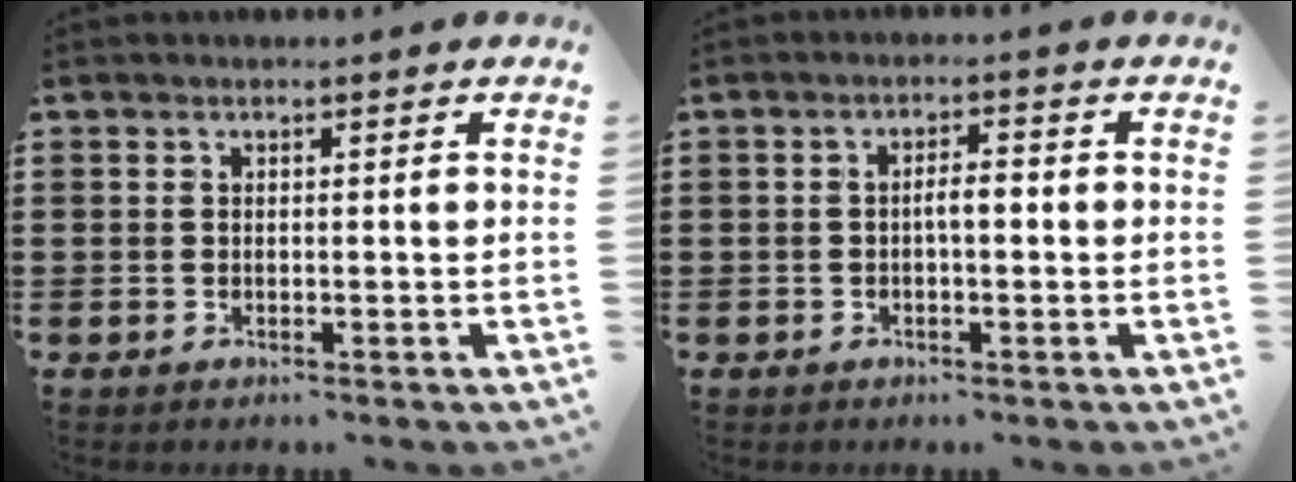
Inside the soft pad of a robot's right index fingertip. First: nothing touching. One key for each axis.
{"total": 2.6, "fx": -0.4, "fy": 0.7, "fz": 2.4, "tx": -0.044, "ty": 0.004, "tz": -0.008}